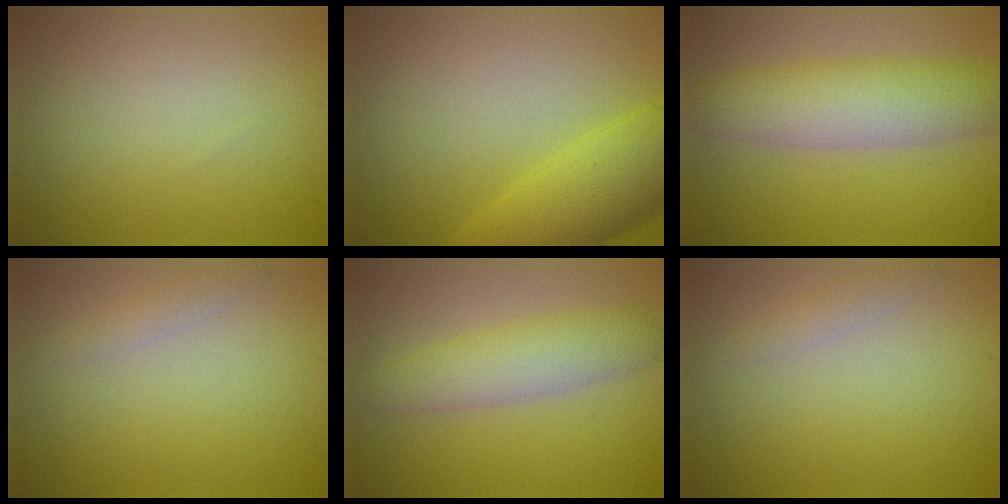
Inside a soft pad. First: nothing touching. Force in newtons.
{"total": 5.8, "press": 5.8, "slide": 0.2}
{"total": 6.3, "press": 6.3, "slide": 0.2}
{"total": 1.1, "press": 1.1, "slide": 0.1}
{"total": 4.1, "press": 4.1, "slide": 0.2}
{"total": 1.1, "press": 1.1, "slide": 0.1}